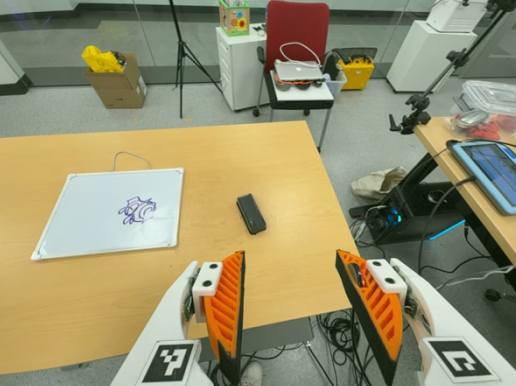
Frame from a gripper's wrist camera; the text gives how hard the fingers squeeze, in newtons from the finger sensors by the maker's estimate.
{"total": 0.0}